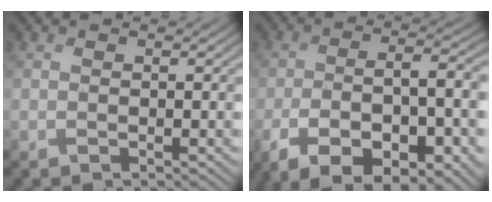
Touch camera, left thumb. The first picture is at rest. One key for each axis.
{"total": 14.8, "fx": -7.3, "fy": 5.9, "fz": 11.5, "tx": -0.185, "ty": -0.026, "tz": -0.105}